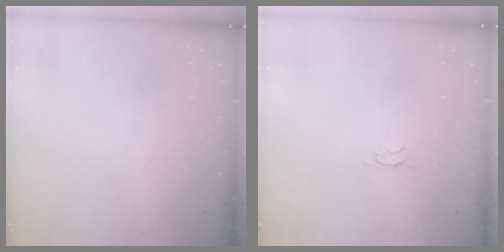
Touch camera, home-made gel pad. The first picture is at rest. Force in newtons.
{"total": 2.4, "press": 2.3, "slide": 0.5}